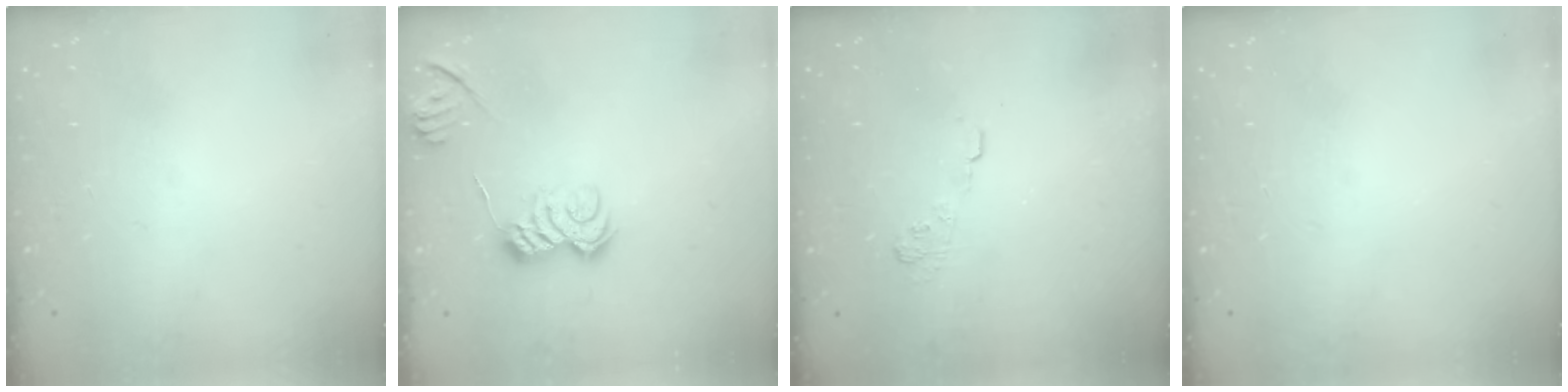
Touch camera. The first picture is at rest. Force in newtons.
{"total": 9.7, "press": 9.7, "slide": 0.4}
{"total": 5.2, "press": 5.1, "slide": 0.9}
{"total": 0.0}